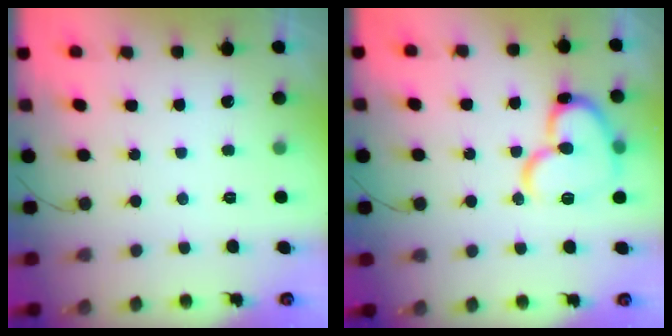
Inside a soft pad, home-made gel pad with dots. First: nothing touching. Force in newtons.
{"total": 16.8, "press": 16.7, "slide": 1.9}